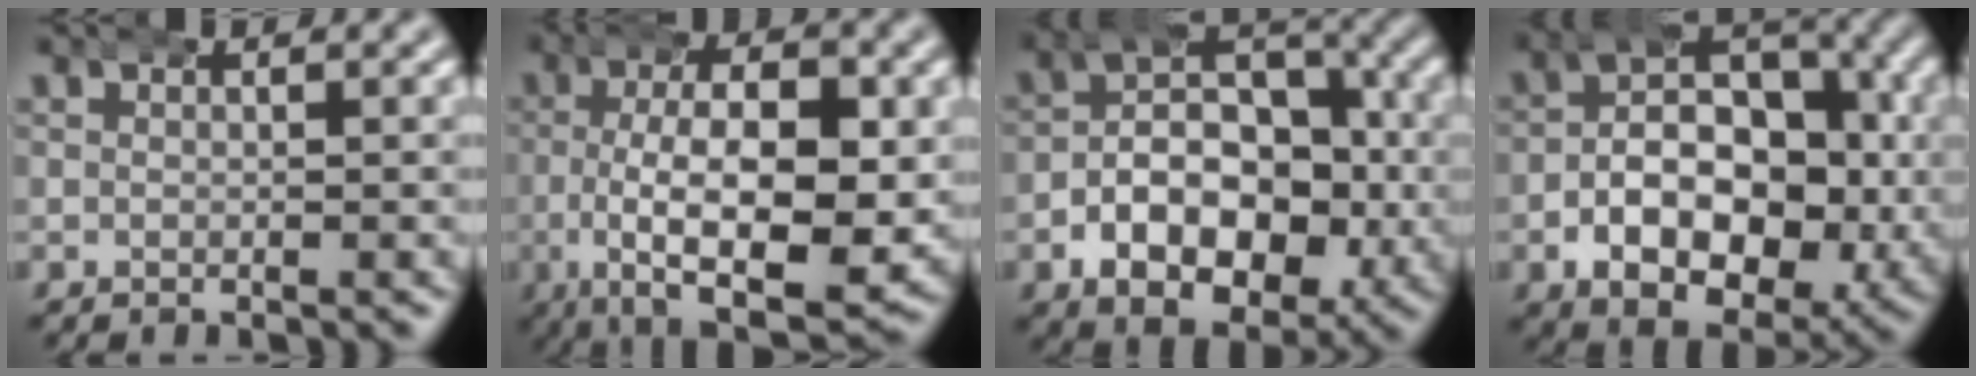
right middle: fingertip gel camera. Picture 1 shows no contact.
{"total": 14.0, "force": [-3.7, 7.7, 11.1], "torque": [-0.194, -0.048, -0.043]}
{"total": 10.8, "force": [-2.2, 8.0, 6.9], "torque": [-0.111, -0.021, -0.037]}
{"total": 11.1, "force": [-1.5, 7.9, 7.7], "torque": [-0.121, -0.016, -0.028]}